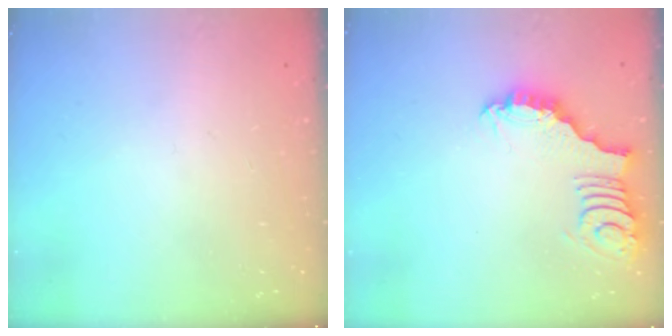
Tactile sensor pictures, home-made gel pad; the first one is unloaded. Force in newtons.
{"total": 3.2, "press": 3.2, "slide": 0.1}